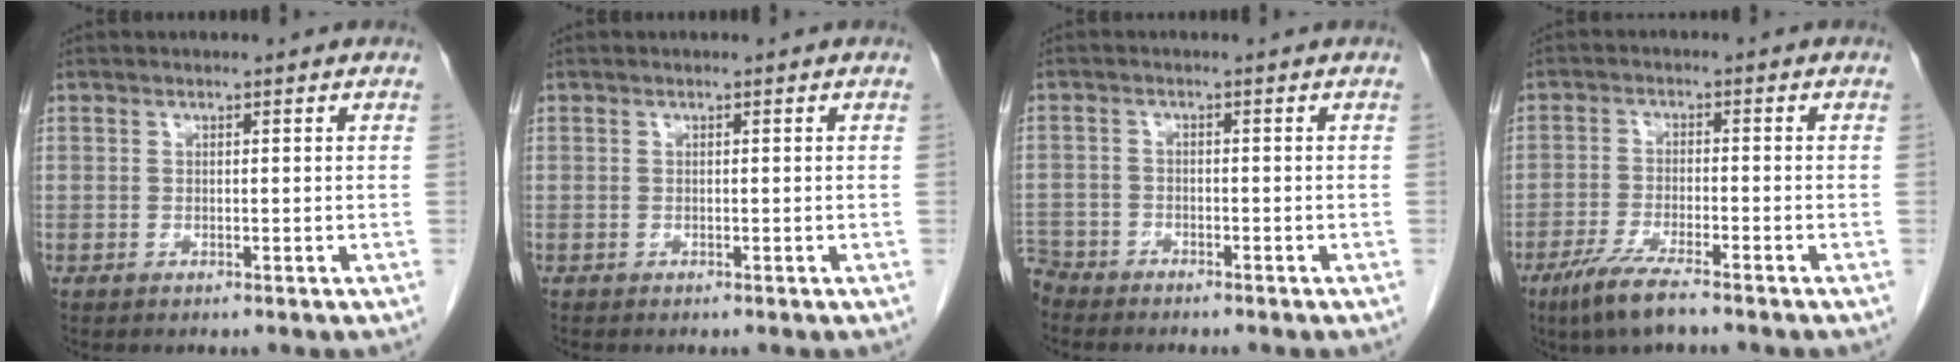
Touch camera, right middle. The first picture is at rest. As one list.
[{"total": 0.0}, {"total": 4.5, "force": [-4.2, 1.6, 0.1], "torque": [0.001, -0.006, -0.081]}, {"total": 6.4, "force": [-4.6, 0.5, 4.4], "torque": [-0.090, -0.015, -0.085]}]